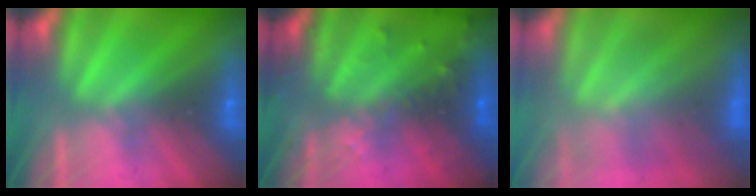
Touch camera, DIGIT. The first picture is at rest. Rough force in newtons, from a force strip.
{"total": 5.7}
{"total": 10.8}